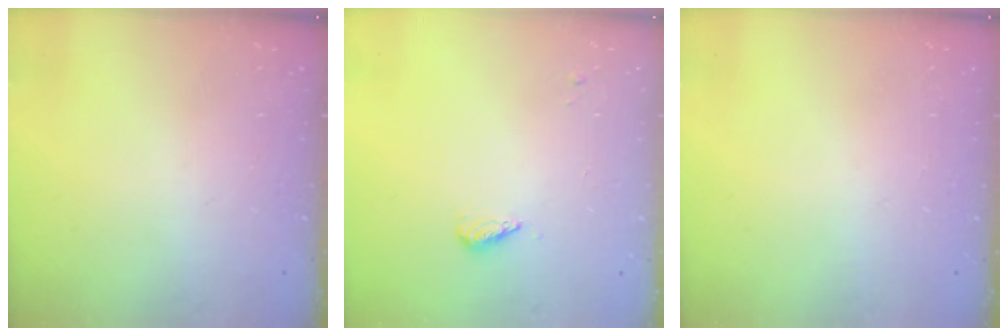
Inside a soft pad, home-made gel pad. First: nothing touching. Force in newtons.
{"total": 3.6, "press": 3.5, "slide": 1.1}
{"total": 0.0}